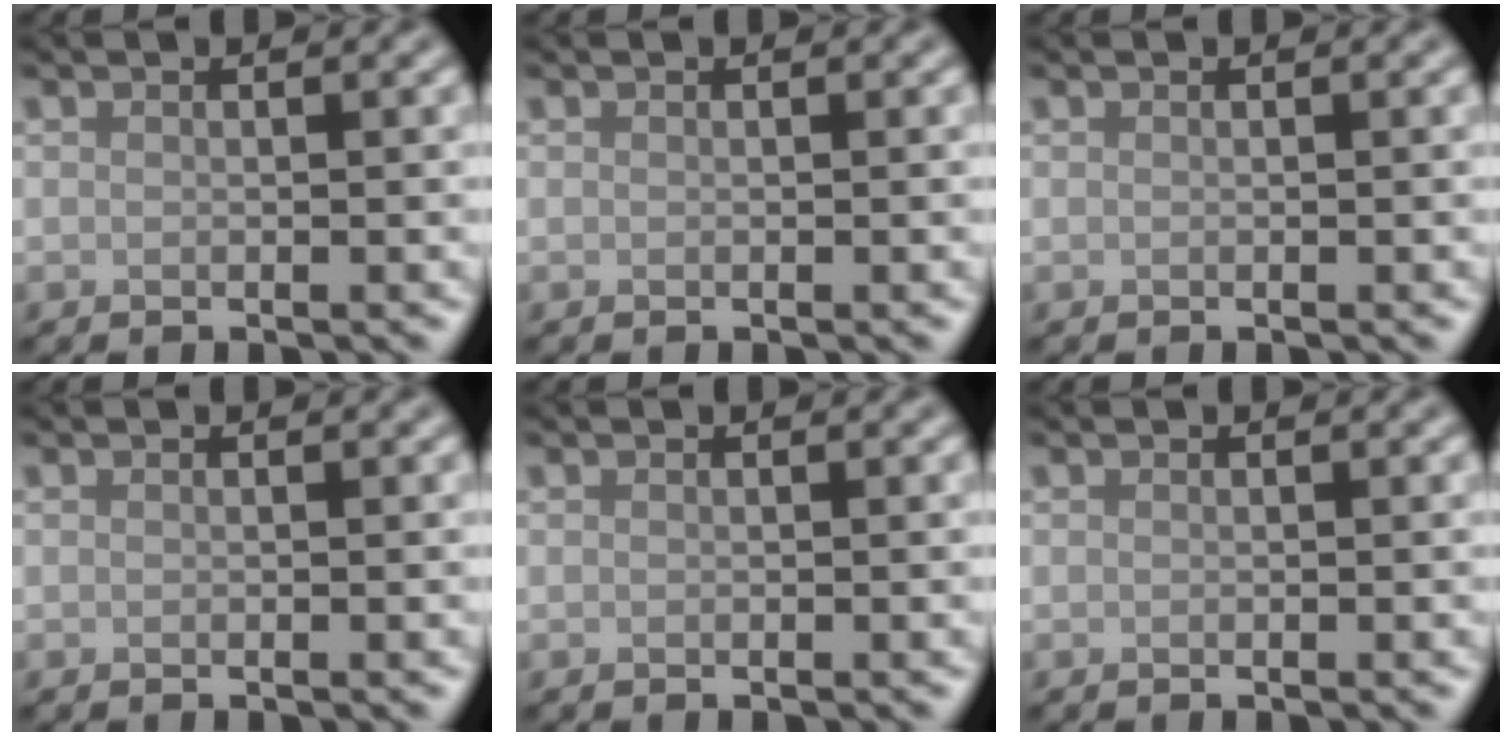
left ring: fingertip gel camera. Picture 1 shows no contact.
{"total": 0.0}
{"total": 0.0}
{"total": 0.0}
{"total": 0.0}
{"total": 0.0}